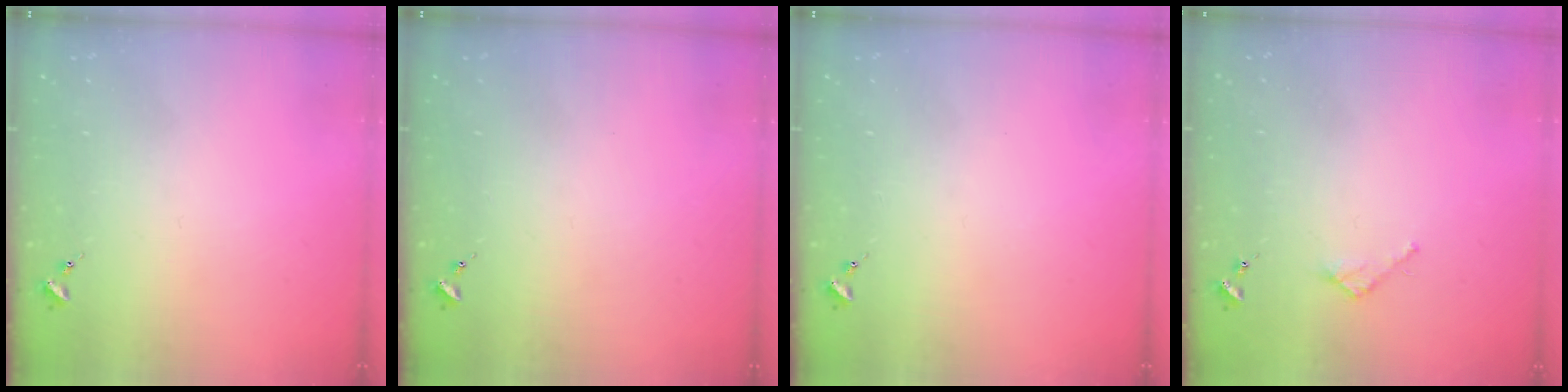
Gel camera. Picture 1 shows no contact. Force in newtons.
{"total": 0.0}
{"total": 0.0}
{"total": 2.7, "press": 2.7, "slide": 0.2}